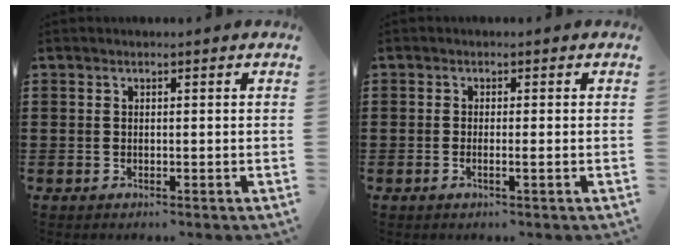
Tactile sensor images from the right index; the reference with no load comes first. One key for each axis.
{"total": 1.2, "fx": -0.4, "fy": 0.0, "fz": 1.1, "tx": -0.018, "ty": -0.004, "tz": -0.007}